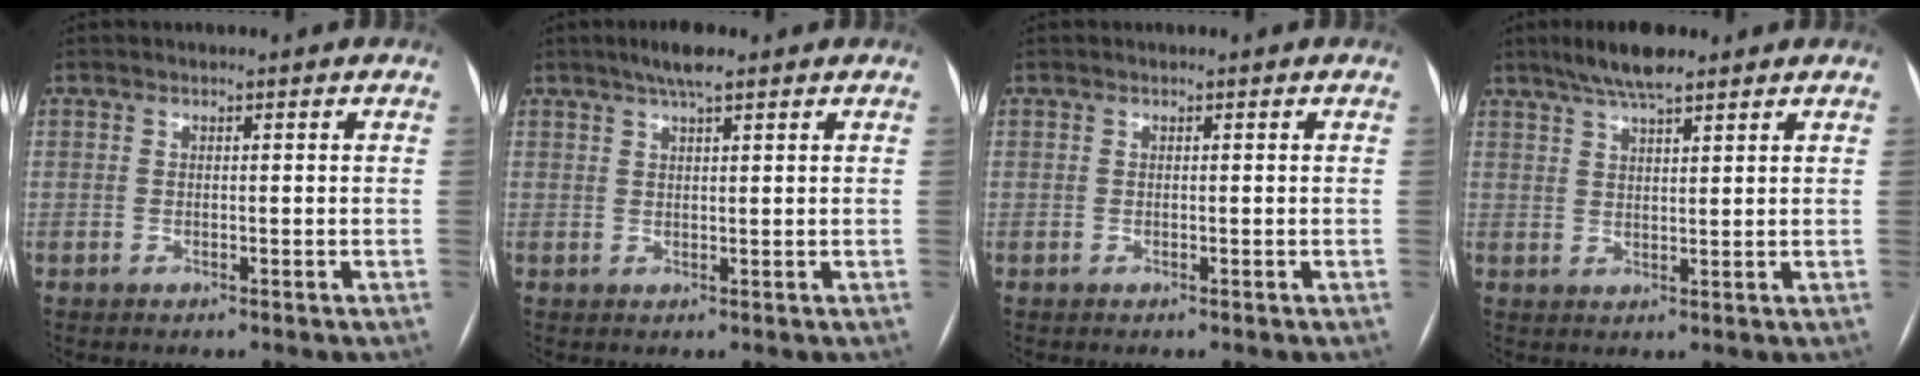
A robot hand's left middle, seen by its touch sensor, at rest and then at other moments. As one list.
[{"total": 4.0, "force": [2.8, 0.5, 2.8], "torque": [-0.052, 0.012, 0.049]}, {"total": 0.0}, {"total": 6.3, "force": [4.8, 1.0, 3.9], "torque": [-0.073, 0.016, 0.085]}]